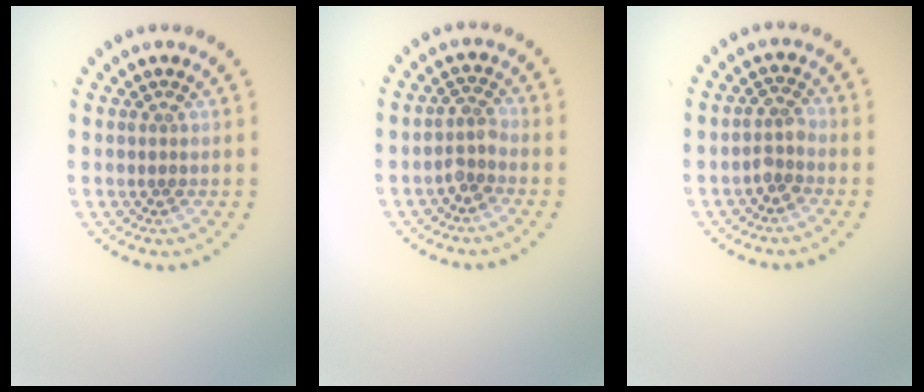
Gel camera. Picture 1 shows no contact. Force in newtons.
{"total": 1.8, "press": 1.3, "slide": 1.3}
{"total": 1.7, "press": 1.3, "slide": 1.1}